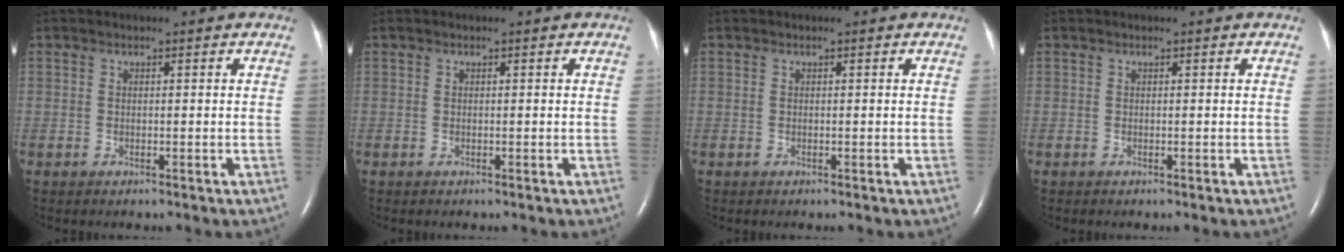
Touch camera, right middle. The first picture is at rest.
{"total": 0.0}
{"total": 0.0}
{"total": 0.0}